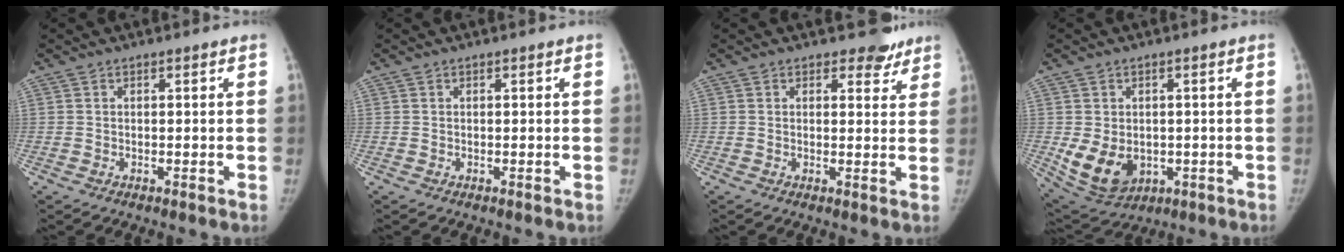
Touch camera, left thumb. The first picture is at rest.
{"total": 0.0}
{"total": 3.8, "force": [3.1, 2.1, 0.6], "torque": [0.019, -0.022, 0.032]}
{"total": 9.8, "force": [-1.6, 7.4, 6.2], "torque": [-0.095, -0.009, -0.003]}